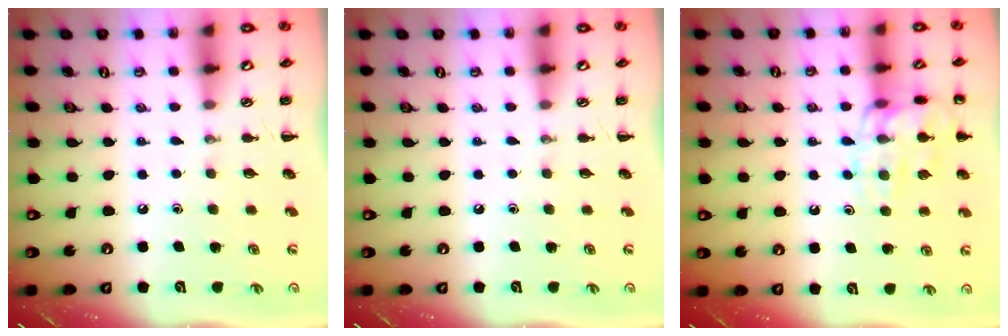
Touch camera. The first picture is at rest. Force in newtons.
{"total": 0.0}
{"total": 13.7, "press": 13.7, "slide": 1.2}